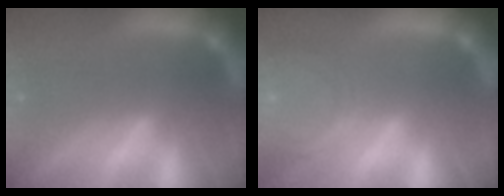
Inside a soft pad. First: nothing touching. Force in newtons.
{"total": 9.1}